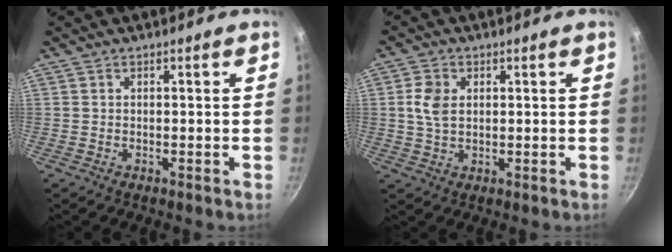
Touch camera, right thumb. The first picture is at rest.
{"total": 5.2, "force": [1.0, 3.6, 3.7], "torque": [-0.065, 0.001, 0.019]}